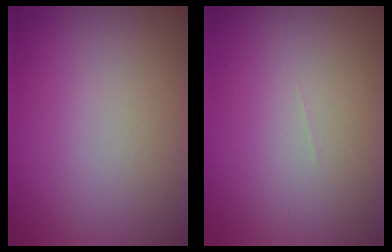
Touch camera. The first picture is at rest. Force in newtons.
{"total": 0.0}